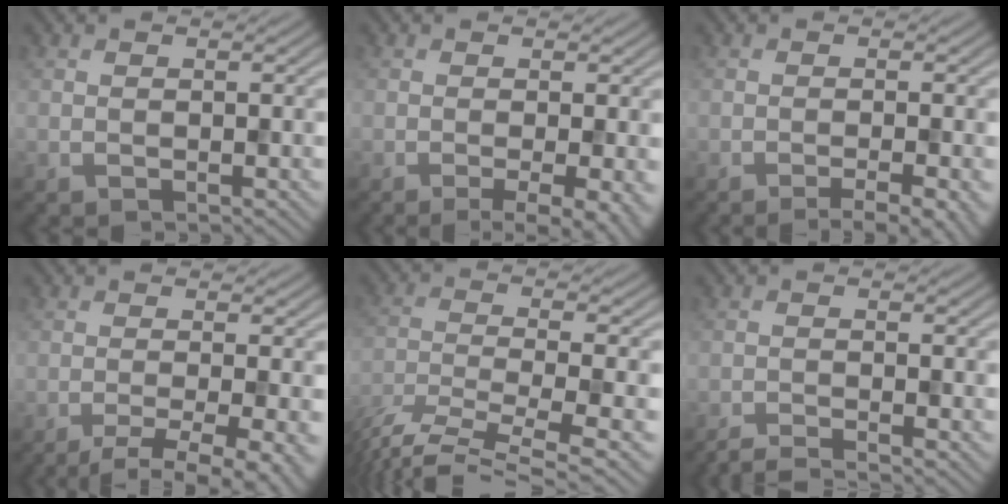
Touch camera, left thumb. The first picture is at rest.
{"total": 4.8, "force": [-1.7, 0.9, 4.4], "torque": [-0.063, -0.001, -0.025]}
{"total": 4.7, "force": [-2.8, 0.8, 3.7], "torque": [-0.044, 0.007, -0.044]}
{"total": 6.8, "force": [-3.9, 1.3, 5.4], "torque": [-0.074, -0.003, -0.056]}
{"total": 9.9, "force": [-7.6, 2.2, 6.0], "torque": [-0.124, -0.021, -0.136]}
{"total": 3.3, "force": [-2.8, 0.3, 1.7], "torque": [-0.022, 0.002, -0.061]}